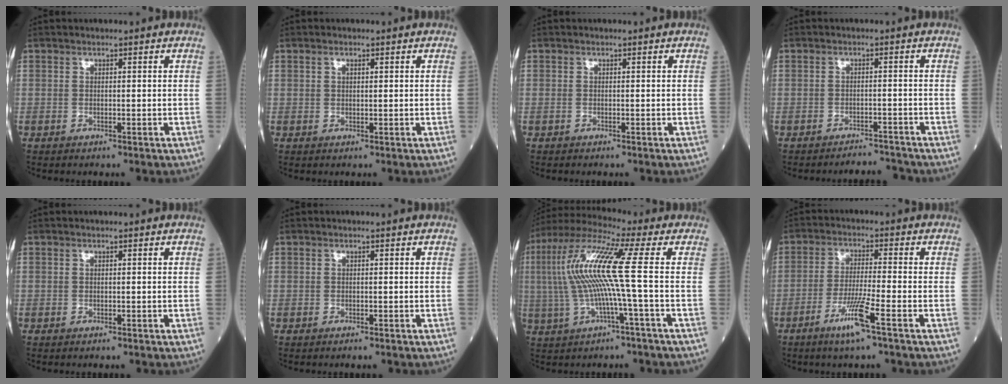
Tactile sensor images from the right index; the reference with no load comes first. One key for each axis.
{"total": 1.1, "fx": 0.5, "fy": 0.4, "fz": 0.8, "tx": -0.017, "ty": 0.001, "tz": 0.010}
{"total": 0.0}
{"total": 2.9, "fx": -2.9, "fy": 0.2, "fz": -0.4, "tx": 0.014, "ty": -0.006, "tz": -0.041}
{"total": 0.0}
{"total": 0.7, "fx": -0.4, "fy": 0.1, "fz": 0.5, "tx": -0.008, "ty": -0.001, "tz": -0.005}
{"total": 12.0, "fx": 0.2, "fy": -1.0, "fz": 12.0, "tx": -0.248, "ty": 0.018, "tz": -0.002}
{"total": 6.7, "fx": -3.7, "fy": -0.7, "fz": 5.6, "tx": -0.109, "ty": -0.014, "tz": -0.075}